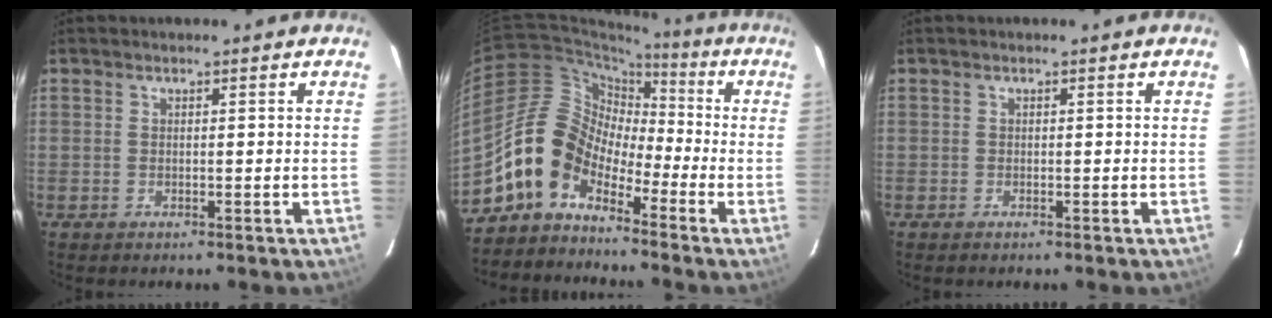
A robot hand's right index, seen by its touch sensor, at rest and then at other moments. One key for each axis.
{"total": 10.0, "fx": -6.1, "fy": 6.6, "fz": 4.5, "tx": -0.079, "ty": 0.030, "tz": -0.131}
{"total": 0.0}